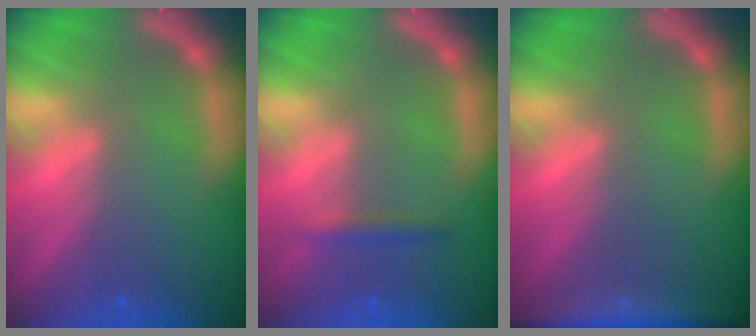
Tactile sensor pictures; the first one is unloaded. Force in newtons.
{"total": 1.4}
{"total": 5.0}